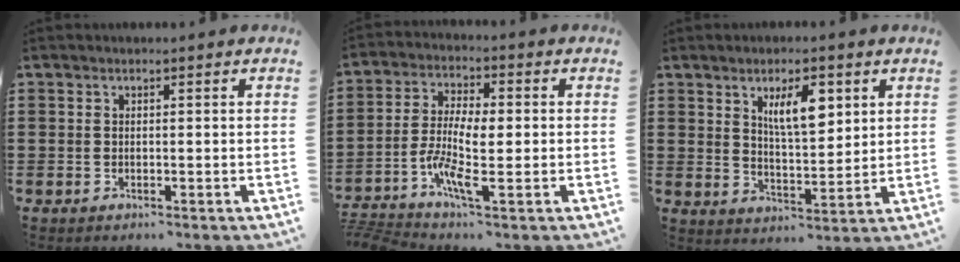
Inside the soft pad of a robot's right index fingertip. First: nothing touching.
{"total": 7.7, "force": [-2.1, 2.4, 7.0], "torque": [-0.151, -0.007, -0.042]}
{"total": 7.2, "force": [3.1, 2.8, 5.8], "torque": [-0.107, 0.003, 0.049]}